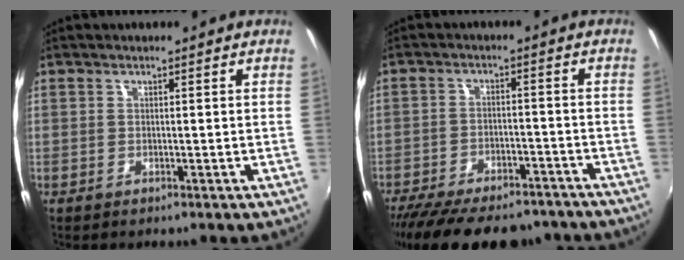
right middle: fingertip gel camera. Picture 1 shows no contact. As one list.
[{"total": 19.7, "force": [-16.0, 7.1, 8.9], "torque": [-0.187, -0.017, -0.224]}]